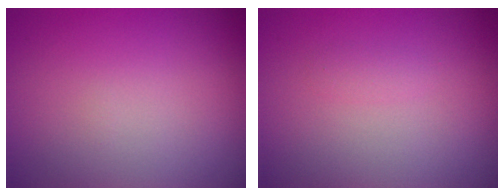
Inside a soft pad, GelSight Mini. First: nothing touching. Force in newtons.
{"total": 0.7, "press": 0.7, "slide": 0.0}